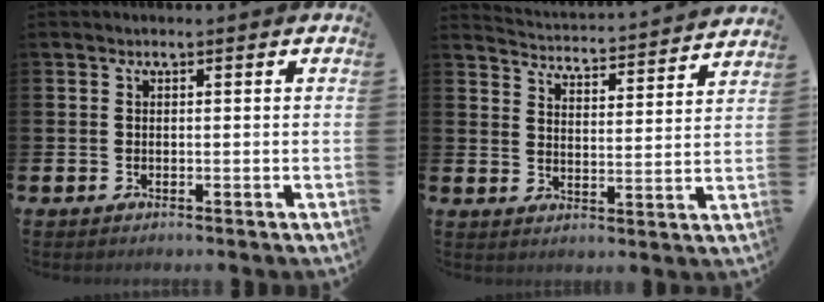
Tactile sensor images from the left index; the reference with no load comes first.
{"total": 4.0, "force": [4.0, 0.1, 0.1], "torque": [-0.021, -0.042, 0.064]}